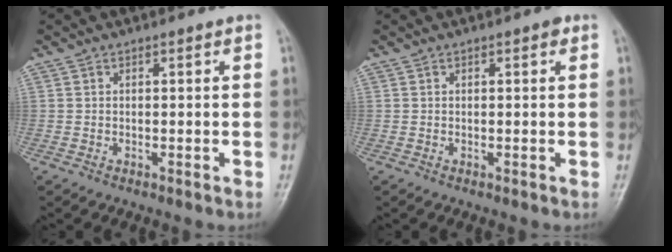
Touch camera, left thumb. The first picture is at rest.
{"total": 1.0, "force": [0.5, 0.4, 0.8], "torque": [-0.010, 0.001, 0.003]}